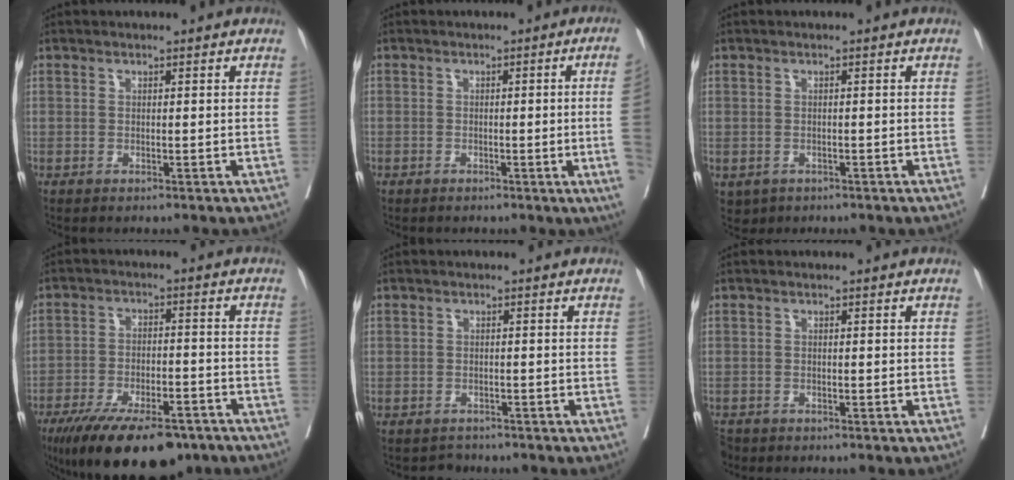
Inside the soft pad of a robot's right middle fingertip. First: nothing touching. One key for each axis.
{"total": 5.6, "fx": -0.9, "fy": -1.6, "fz": 5.2, "tx": -0.047, "ty": -0.010, "tz": -0.015}
{"total": 3.5, "fx": -1.9, "fy": 2.8, "fz": 0.9, "tx": -0.013, "ty": 0.000, "tz": -0.023}
{"total": 16.3, "fx": -12.1, "fy": 5.4, "fz": 9.6, "tx": -0.148, "ty": -0.012, "tz": -0.191}
{"total": 2.1, "fx": -1.7, "fy": 1.0, "fz": -0.5, "tx": 0.006, "ty": 0.001, "tz": -0.029}
{"total": 2.6, "fx": -2.2, "fy": 1.4, "fz": 0.4, "tx": -0.009, "ty": -0.004, "tz": -0.040}